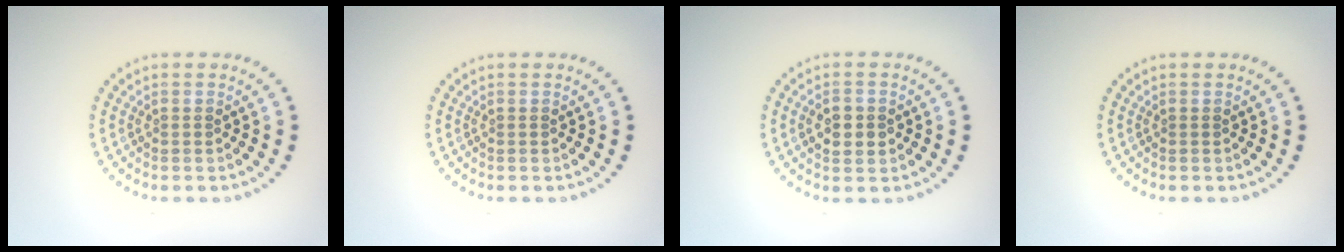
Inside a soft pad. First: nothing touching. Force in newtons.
{"total": 0.0}
{"total": 2.8, "press": 2.8, "slide": 0.0}
{"total": 0.0}